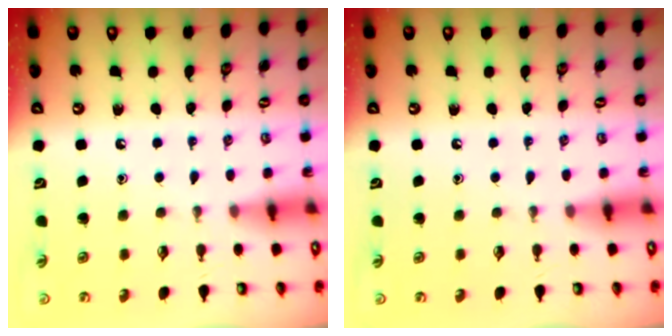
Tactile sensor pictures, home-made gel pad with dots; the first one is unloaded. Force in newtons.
{"total": 0.0}